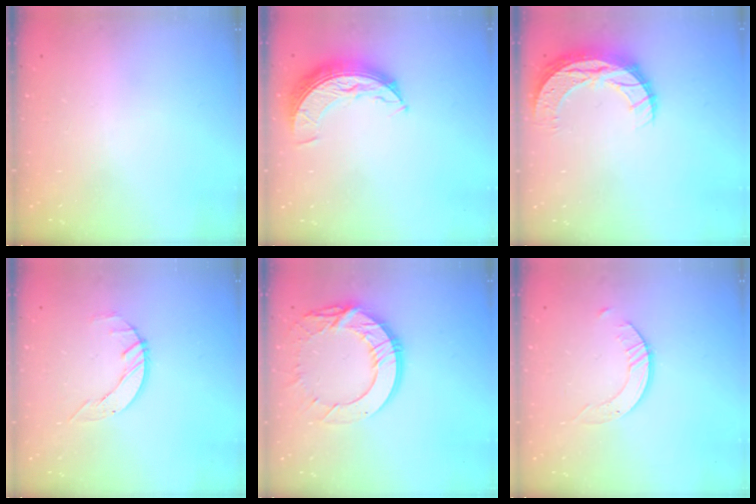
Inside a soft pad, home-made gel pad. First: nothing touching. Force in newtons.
{"total": 9.1, "press": 9.1, "slide": 0.6}
{"total": 11.7, "press": 11.6, "slide": 0.8}
{"total": 3.3, "press": 3.3, "slide": 0.4}
{"total": 16.0, "press": 15.9, "slide": 1.4}
{"total": 2.9, "press": 2.9, "slide": 0.3}